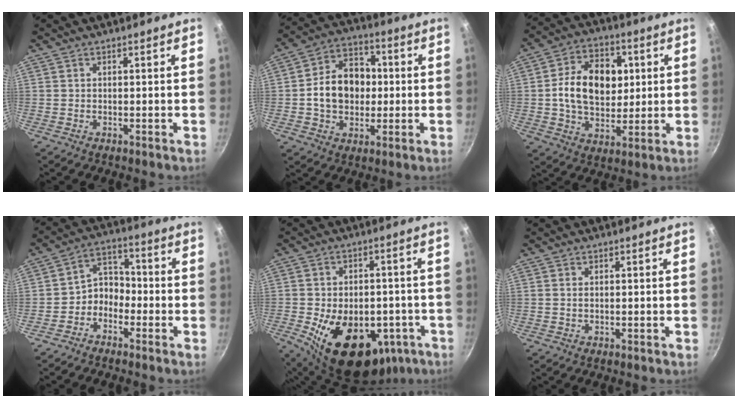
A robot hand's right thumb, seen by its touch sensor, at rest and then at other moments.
{"total": 13.5, "force": [-0.1, 10.4, 8.6], "torque": [-0.108, 0.024, -0.011]}
{"total": 15.7, "force": [2.1, 11.1, 10.9], "torque": [-0.143, 0.007, 0.028]}
{"total": 6.0, "force": [-2.8, 4.6, 2.7], "torque": [-0.014, 0.046, -0.065]}
{"total": 21.2, "force": [-7.4, 13.7, 14.3], "torque": [-0.190, 0.020, -0.087]}
{"total": 0.6, "force": [0.1, 0.3, 0.5], "torque": [-0.009, 0.000, 0.001]}